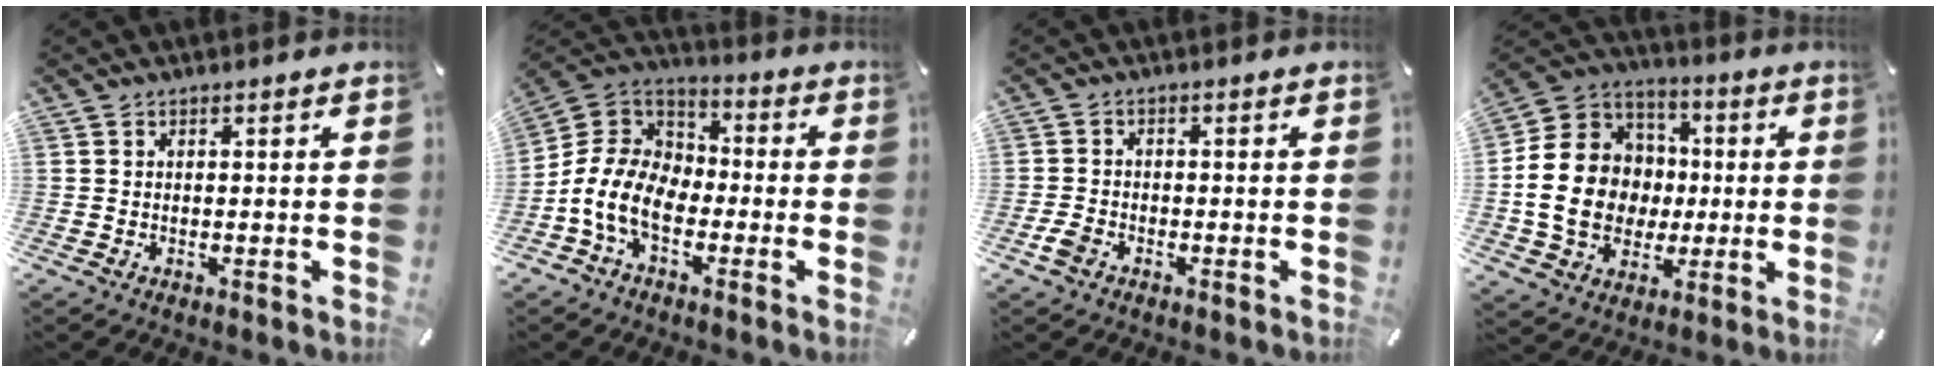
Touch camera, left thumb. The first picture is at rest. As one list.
[{"total": 12.3, "force": [-6.0, 8.0, 7.2], "torque": [-0.161, 0.023, -0.117]}, {"total": 2.9, "force": [-1.6, 1.9, 1.5], "torque": [-0.040, 0.002, -0.033]}, {"total": 18.0, "force": [-2.4, 15.8, 8.2], "torque": [-0.176, 0.025, -0.039]}]